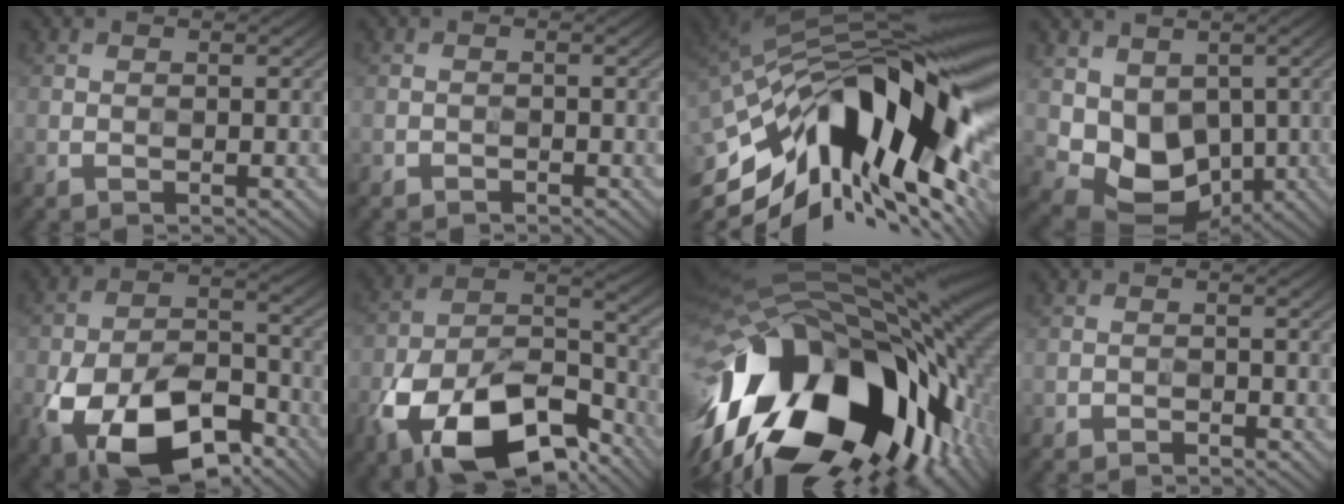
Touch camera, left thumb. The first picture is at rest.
{"total": 0.9, "force": [-0.8, 0.3, 0.2], "torque": [-0.001, -0.002, -0.017]}
{"total": 20.6, "force": [-5.9, 9.4, 17.4], "torque": [-0.299, -0.005, -0.118]}
{"total": 8.0, "force": [0.6, 6.2, 5.0], "torque": [-0.111, -0.028, 0.020]}
{"total": 17.2, "force": [-9.0, 9.2, 11.4], "torque": [-0.229, -0.039, -0.155]}
{"total": 18.8, "force": [-11.0, 9.4, 12.0], "torque": [-0.239, -0.042, -0.189]}
{"total": 22.7, "force": [-7.6, 13.1, 16.9], "torque": [-0.349, -0.048, -0.115]}
{"total": 1.2, "force": [-1.1, 0.4, 0.2], "torque": [-0.004, -0.002, -0.024]}